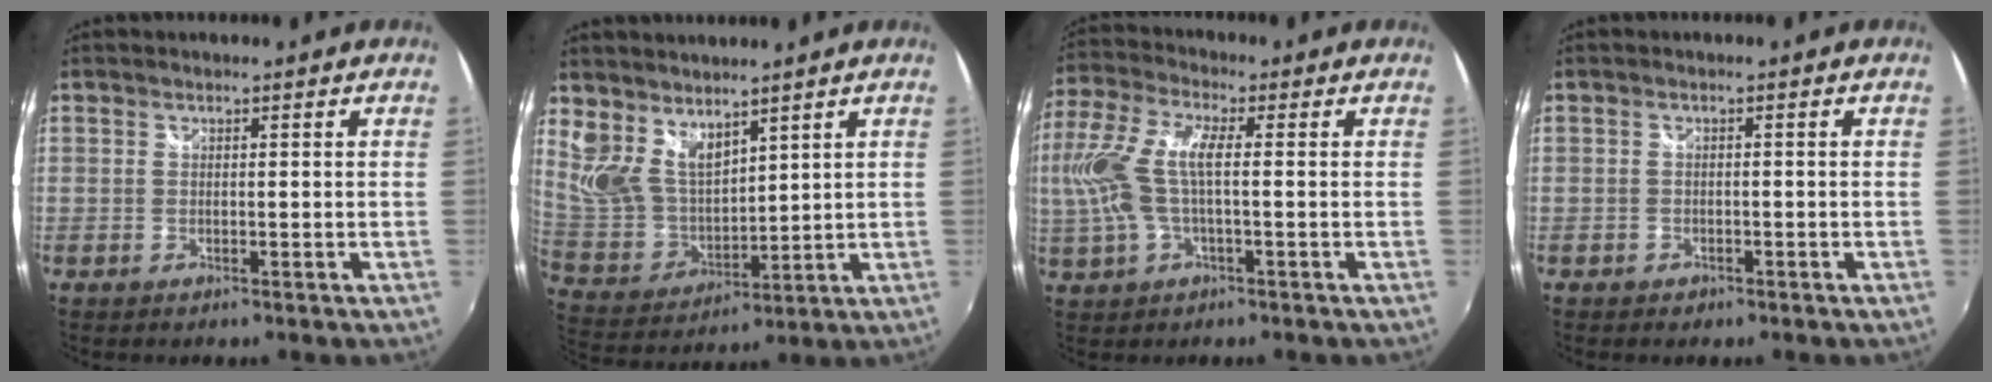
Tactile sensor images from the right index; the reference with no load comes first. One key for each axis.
{"total": 12.3, "fx": 8.5, "fy": 7.0, "fz": 5.5, "tx": -0.116, "ty": 0.001, "tz": 0.186}
{"total": 12.2, "fx": -0.3, "fy": 4.5, "fz": 11.3, "tx": -0.231, "ty": 0.004, "tz": -0.004}
{"total": 1.7, "fx": -1.0, "fy": 1.3, "fz": 0.4, "tx": -0.012, "ty": 0.001, "tz": -0.013}